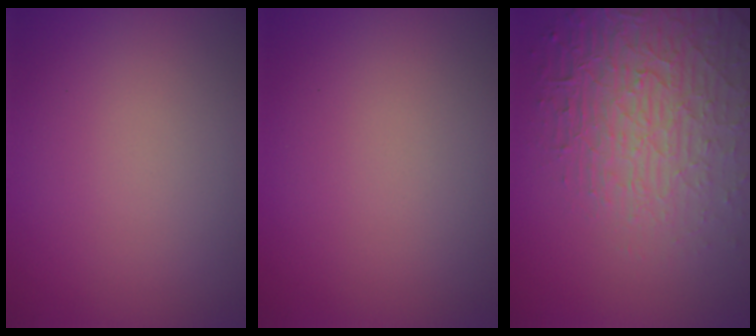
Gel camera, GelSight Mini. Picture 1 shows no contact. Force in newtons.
{"total": 0.0}
{"total": 7.5, "press": 5.4, "slide": 5.2}